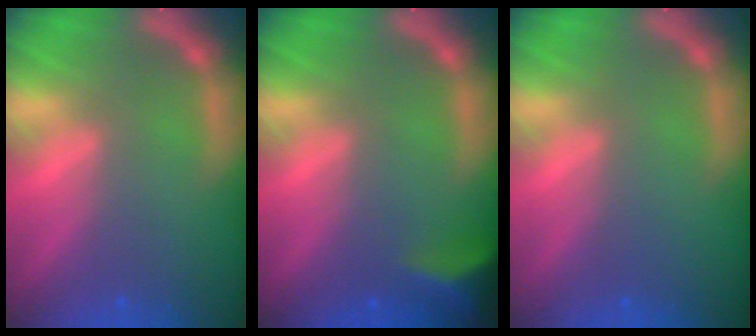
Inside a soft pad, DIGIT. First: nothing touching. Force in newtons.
{"total": 4.5}
{"total": 0.0}